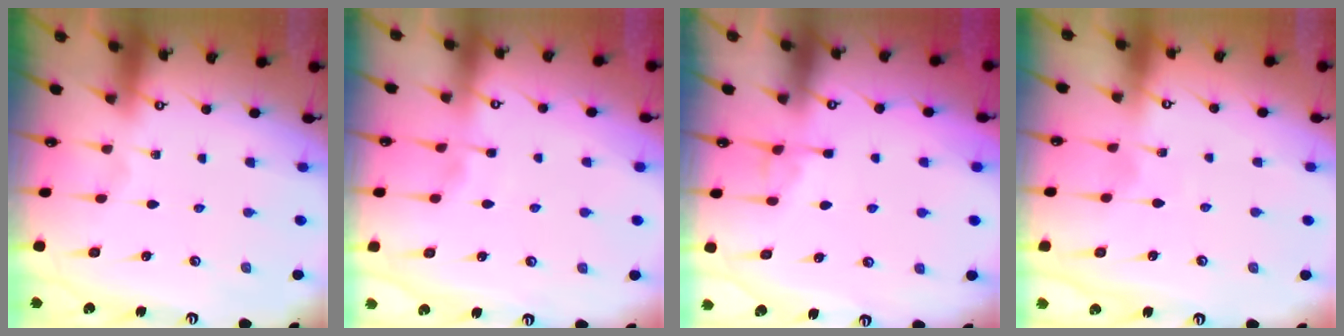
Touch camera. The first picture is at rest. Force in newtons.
{"total": 1.7, "press": 1.7, "slide": 0.4}
{"total": 4.1, "press": 4.1, "slide": 0.5}
{"total": 6.2, "press": 6.1, "slide": 0.6}